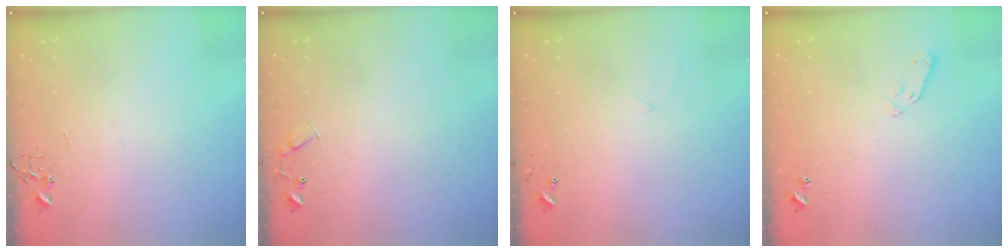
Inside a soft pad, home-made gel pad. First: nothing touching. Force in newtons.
{"total": 8.1, "press": 8.1, "slide": 0.5}
{"total": 5.4, "press": 5.4, "slide": 0.4}
{"total": 3.9, "press": 3.8, "slide": 0.7}